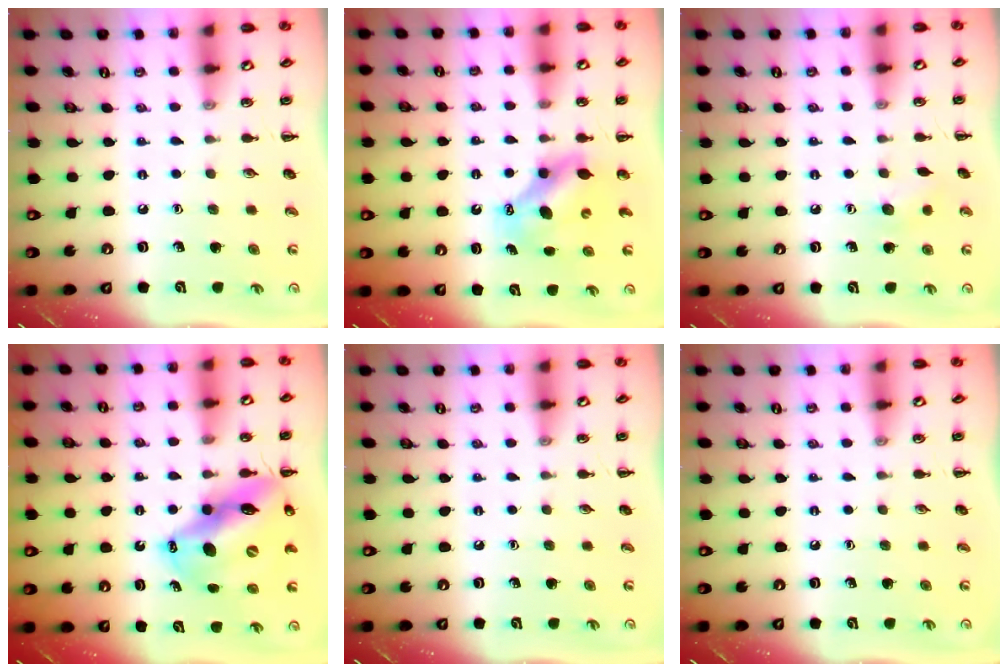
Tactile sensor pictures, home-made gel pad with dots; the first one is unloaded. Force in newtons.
{"total": 7.1, "press": 6.9, "slide": 1.5}
{"total": 5.8, "press": 5.6, "slide": 1.5}
{"total": 16.0, "press": 15.3, "slide": 4.6}
{"total": 0.0}
{"total": 0.0}